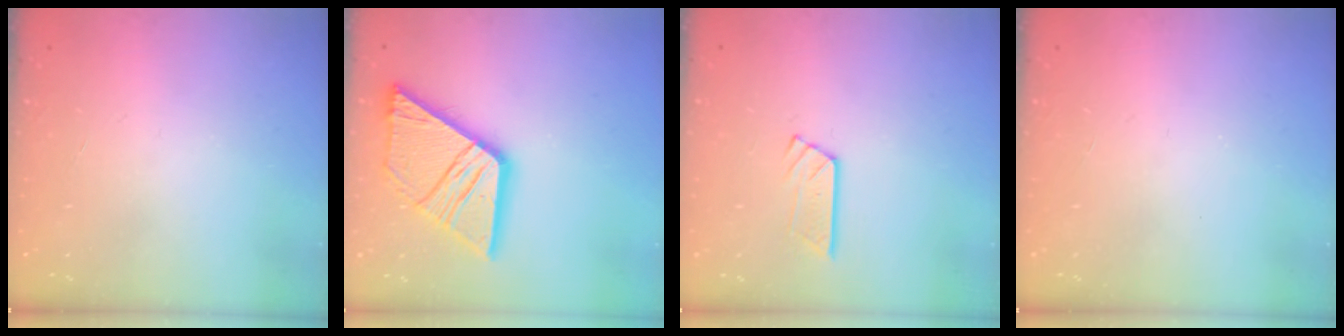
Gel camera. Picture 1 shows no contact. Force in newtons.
{"total": 20.6, "press": 20.5, "slide": 2.3}
{"total": 4.8, "press": 4.8, "slide": 0.1}
{"total": 0.0}